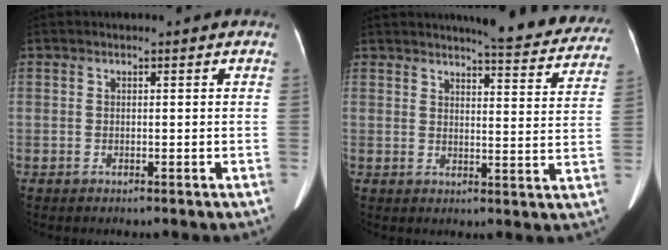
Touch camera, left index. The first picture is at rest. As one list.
[{"total": 13.8, "force": [12.8, 1.9, 4.8], "torque": [-0.043, -0.038, 0.131]}]